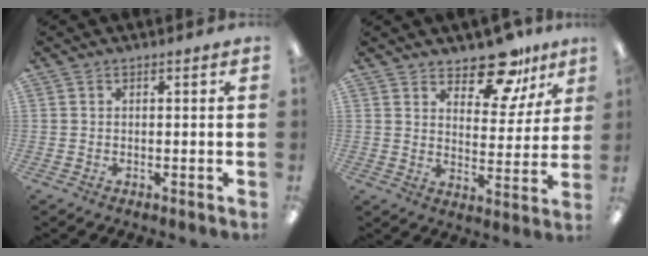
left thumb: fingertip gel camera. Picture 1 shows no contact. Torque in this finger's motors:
{"motor_torque": [0.09, 0.32, -0.22, 0.08, 0.04]}